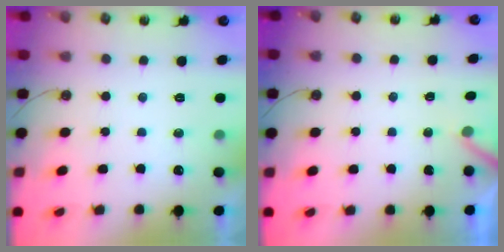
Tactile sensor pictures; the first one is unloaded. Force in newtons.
{"total": 2.5, "press": 2.5, "slide": 0.2}